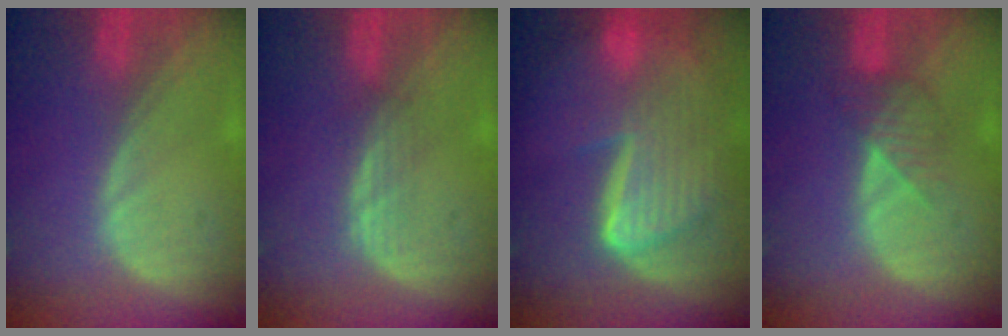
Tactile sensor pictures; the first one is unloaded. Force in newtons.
{"total": 2.1, "press": 2.1, "slide": 0.2}
{"total": 9.4, "press": 8.1, "slide": 4.8}
{"total": 3.6, "press": 3.4, "slide": 1.2}